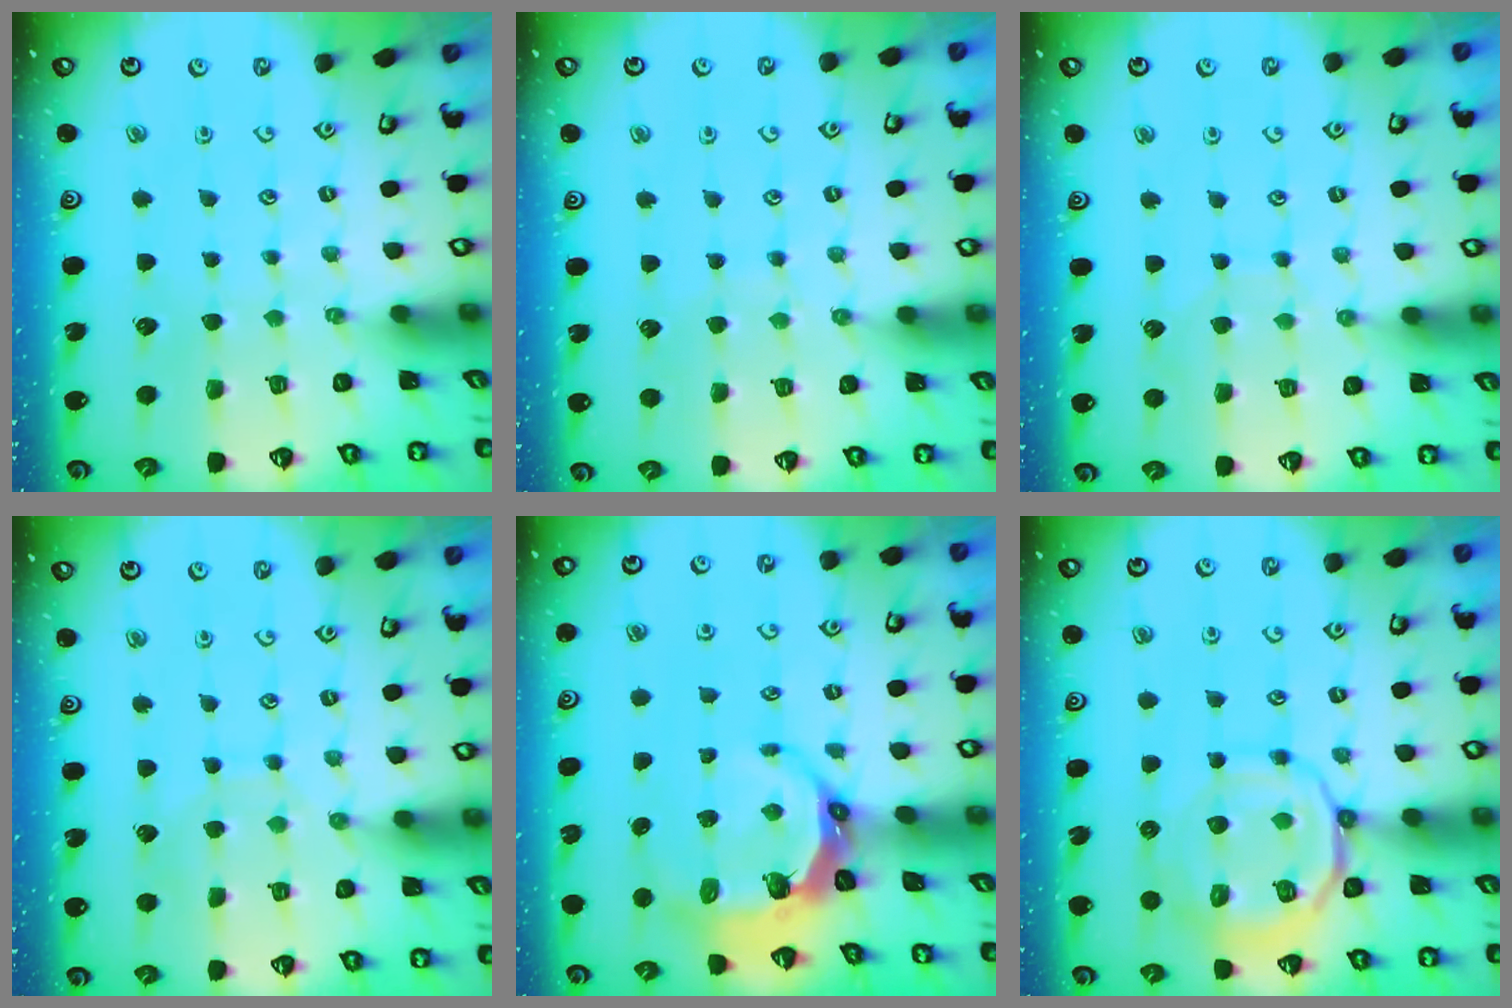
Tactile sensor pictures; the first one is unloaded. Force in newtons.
{"total": 5.4, "press": 5.3, "slide": 0.6}
{"total": 5.7, "press": 5.7, "slide": 0.6}
{"total": 5.1, "press": 5.1, "slide": 0.4}
{"total": 8.0, "press": 6.4, "slide": 4.7}
{"total": 12.0, "press": 11.9, "slide": 1.8}